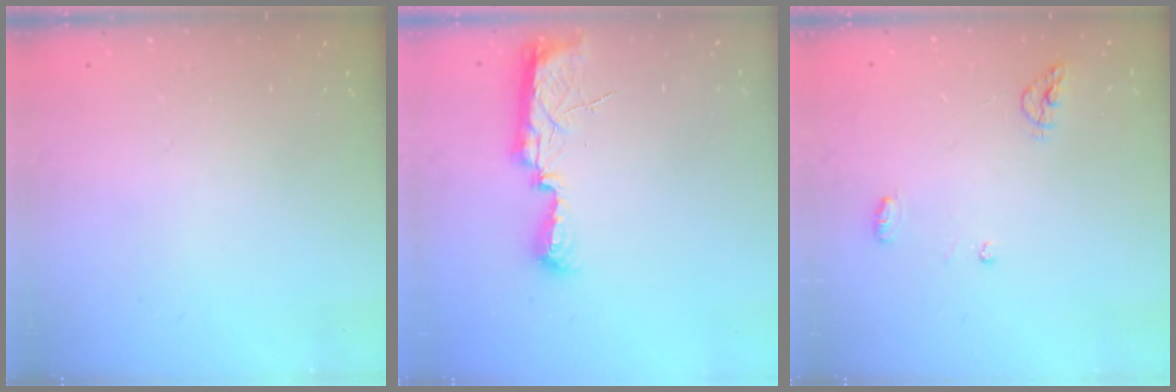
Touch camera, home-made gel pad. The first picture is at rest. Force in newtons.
{"total": 10.2, "press": 8.9, "slide": 5.1}
{"total": 5.3, "press": 5.3, "slide": 0.2}